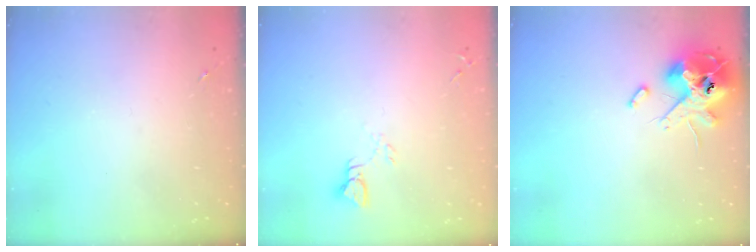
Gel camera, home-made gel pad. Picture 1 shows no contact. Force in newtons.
{"total": 2.8, "press": 2.8, "slide": 0.2}
{"total": 13.9, "press": 13.7, "slide": 2.3}